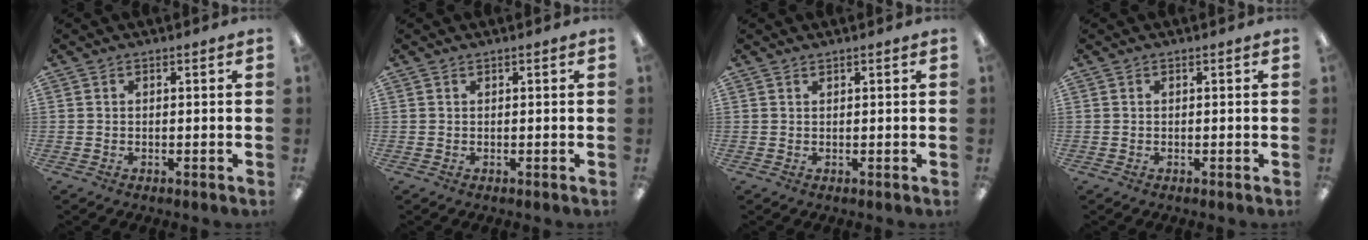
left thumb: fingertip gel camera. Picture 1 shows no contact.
{"total": 0.0}
{"total": 0.6, "force": [0.5, 0.1, 0.3], "torque": [-0.006, 0.001, 0.008]}
{"total": 0.0}